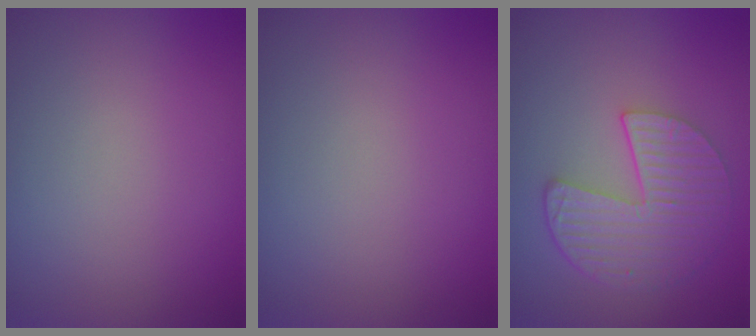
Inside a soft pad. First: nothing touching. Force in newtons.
{"total": 0.0}
{"total": 5.4, "press": 4.1, "slide": 3.5}